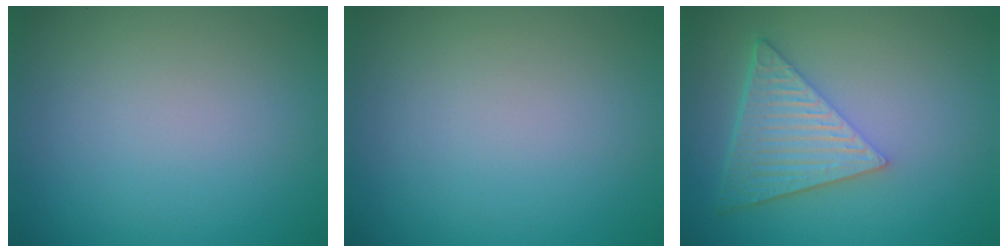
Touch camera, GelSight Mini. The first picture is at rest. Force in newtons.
{"total": 0.0}
{"total": 6.3, "press": 4.5, "slide": 4.4}